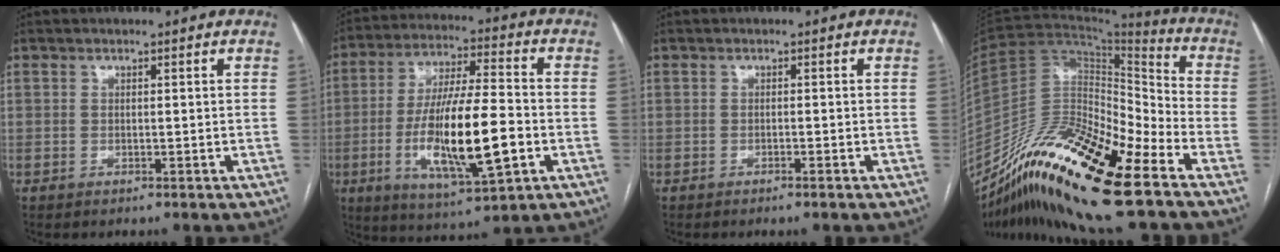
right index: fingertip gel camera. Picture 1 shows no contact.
{"total": 17.4, "force": [-4.0, 3.2, 16.6], "torque": [-0.317, -0.012, -0.062]}
{"total": 0.9, "force": [-0.7, -0.1, 0.6], "torque": [-0.015, -0.001, -0.010]}
{"total": 22.1, "force": [-14.4, 3.8, 16.3], "torque": [-0.307, -0.012, -0.261]}